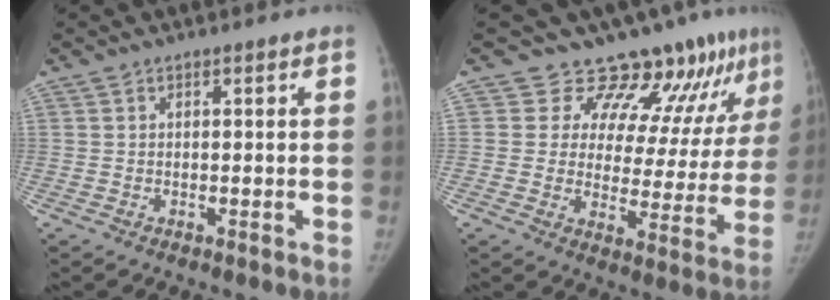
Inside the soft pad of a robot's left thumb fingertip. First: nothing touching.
{"total": 13.5, "force": [10.9, 5.3, 6.1], "torque": [-0.040, -0.076, 0.139]}